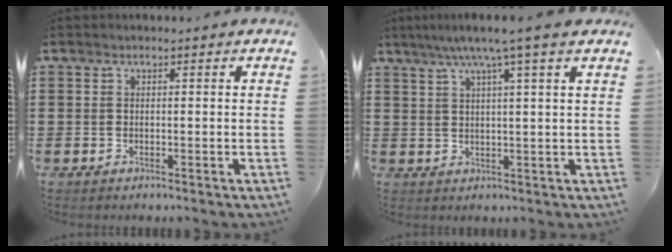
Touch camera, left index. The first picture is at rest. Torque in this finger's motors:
{"motor_torque": [2.14, 0.00, 0.78, 0.21]}